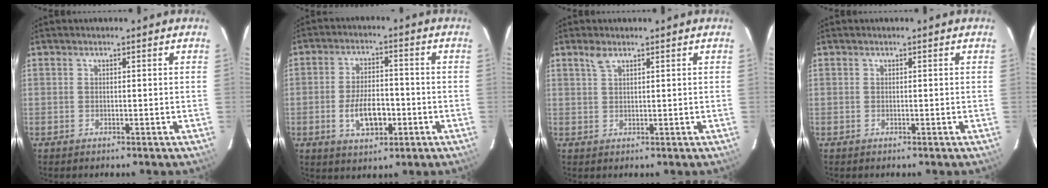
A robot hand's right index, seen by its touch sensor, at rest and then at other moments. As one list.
[{"total": 8.4, "force": [-2.6, 4.2, 6.8], "torque": [-0.133, 0.004, -0.036]}, {"total": 1.9, "force": [1.4, 0.7, 1.1], "torque": [-0.023, 0.005, 0.028]}, {"total": 0.0}]